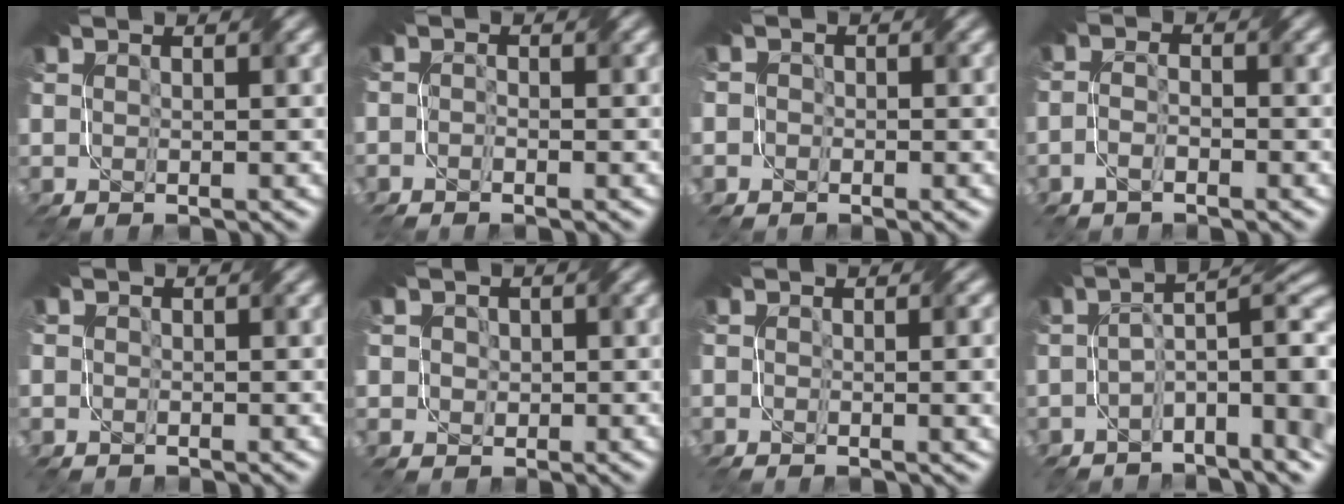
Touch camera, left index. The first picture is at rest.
{"total": 2.0, "force": [-1.8, -0.3, -0.7], "torque": [0.011, -0.004, -0.016]}
{"total": 1.8, "force": [-1.3, 0.9, -0.8], "torque": [0.023, 0.000, -0.011]}
{"total": 2.4, "force": [-2.4, 0.2, 0.0], "torque": [-0.008, 0.000, -0.028]}
{"total": 1.6, "force": [-1.2, 0.6, -1.0], "torque": [0.024, -0.007, -0.006]}
{"total": 1.5, "force": [-0.5, 1.2, -0.7], "torque": [0.003, 0.001, 0.018]}
{"total": 3.1, "force": [-1.4, 1.2, 2.5], "torque": [0.003, 0.007, -0.009]}
{"total": 6.8, "force": [-2.6, 2.1, 5.9], "torque": [-0.081, 0.005, -0.030]}